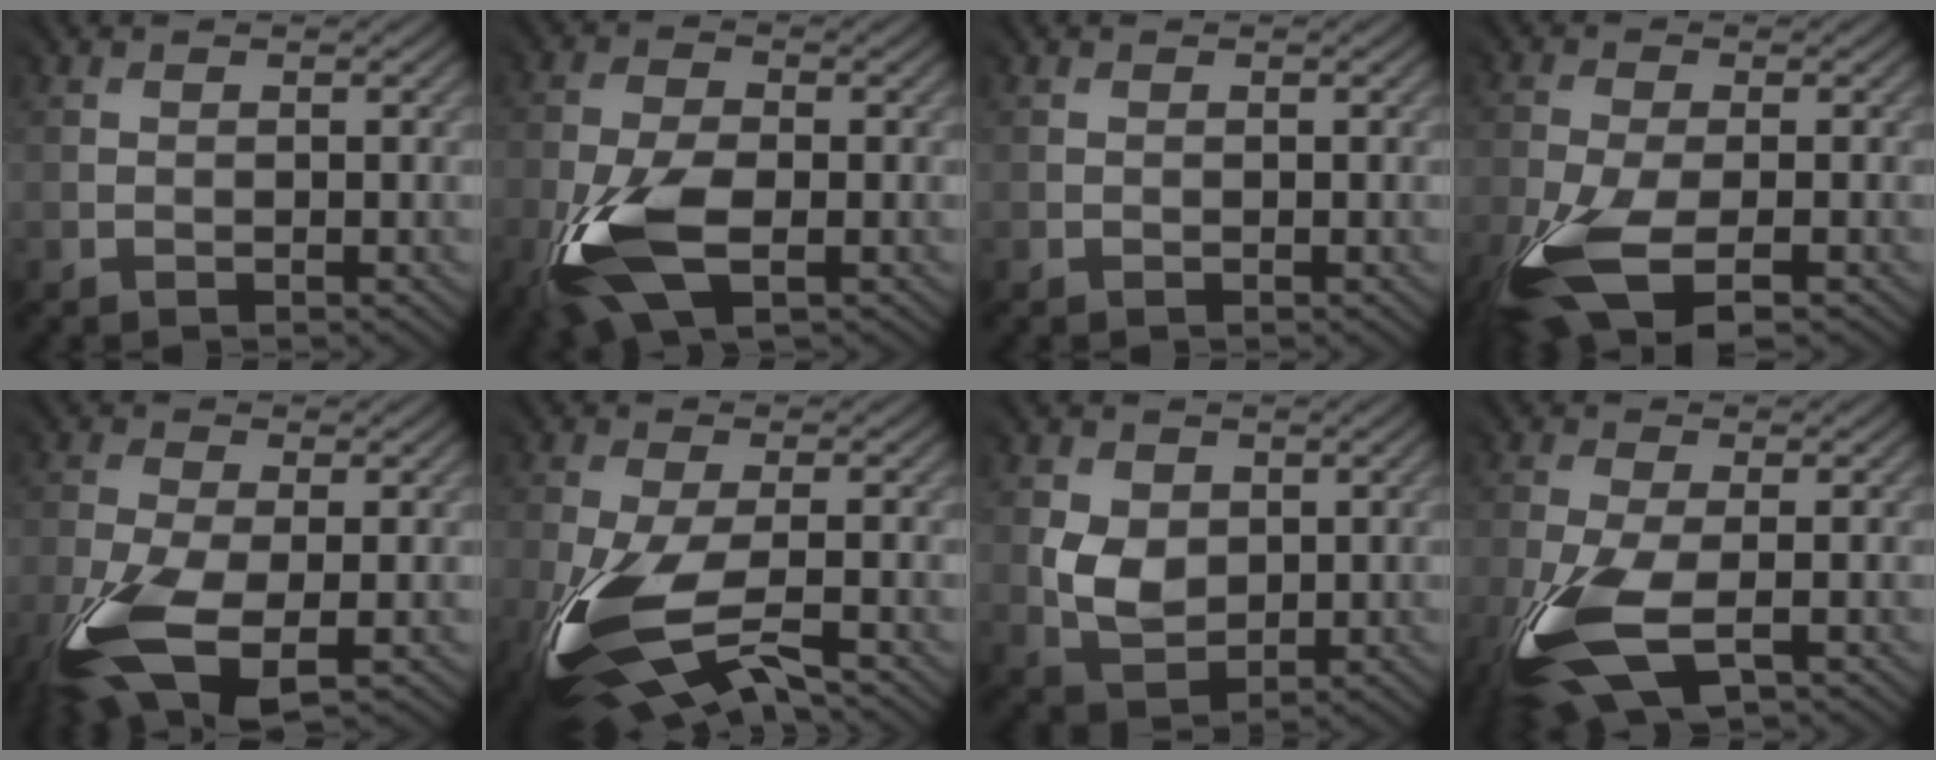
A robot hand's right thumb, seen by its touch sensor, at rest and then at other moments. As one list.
[{"total": 9.7, "force": [-3.9, 4.6, 7.6], "torque": [-0.184, -0.012, -0.077]}, {"total": 0.0}, {"total": 10.0, "force": [-5.6, 3.7, 7.4], "torque": [-0.183, -0.020, -0.112]}, {"total": 10.9, "force": [-5.4, 4.6, 8.2], "torque": [-0.210, -0.030, -0.107]}, {"total": 11.4, "force": [-5.4, 4.2, 9.1], "torque": [-0.233, -0.031, -0.104]}, {"total": 4.0, "force": [0.8, 3.5, 2.0], "torque": [-0.050, -0.005, 0.018]}, {"total": 9.6, "force": [-4.6, 3.6, 7.6], "torque": [-0.200, -0.019, -0.092]}]